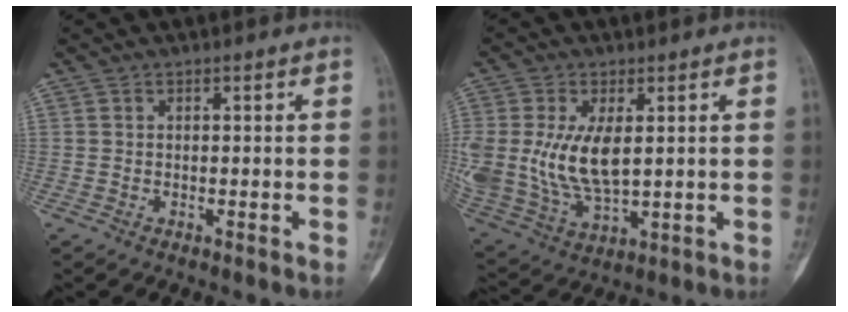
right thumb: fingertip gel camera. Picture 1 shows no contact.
{"total": 15.8, "force": [1.7, 8.6, 13.1], "torque": [-0.284, -0.020, 0.052]}